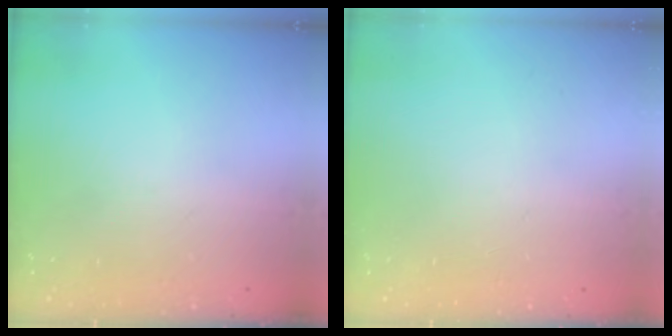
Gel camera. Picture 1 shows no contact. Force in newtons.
{"total": 0.0}